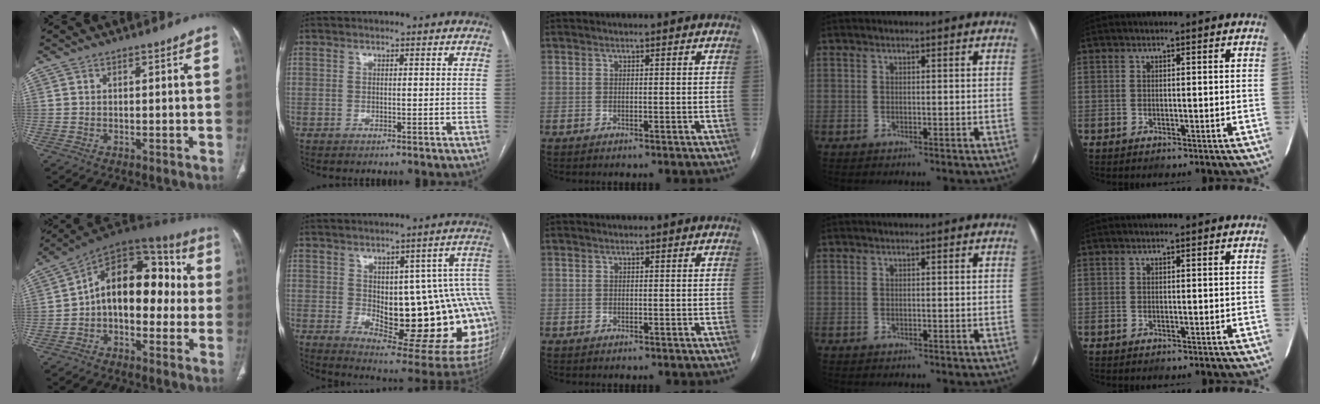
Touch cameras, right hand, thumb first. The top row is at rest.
{"thumb": {"total": 17.0, "force": [-0.3, 10.5, 13.4], "torque": [-0.155, 0.057, -0.019]}, "index": {"total": 24.4, "force": [-1.3, 7.5, 23.2], "torque": [-0.237, 0.010, 0.005]}}